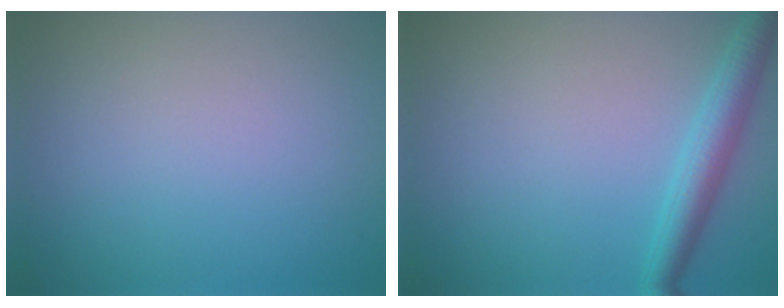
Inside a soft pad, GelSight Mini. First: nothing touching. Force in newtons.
{"total": 3.4, "press": 3.4, "slide": 0.1}